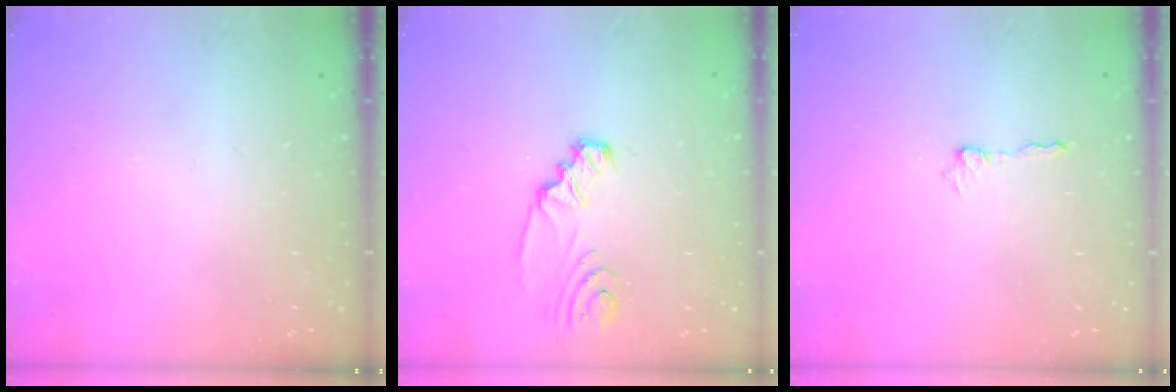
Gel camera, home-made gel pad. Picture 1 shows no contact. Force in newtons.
{"total": 4.0, "press": 3.9, "slide": 0.3}
{"total": 4.3, "press": 4.3, "slide": 0.3}